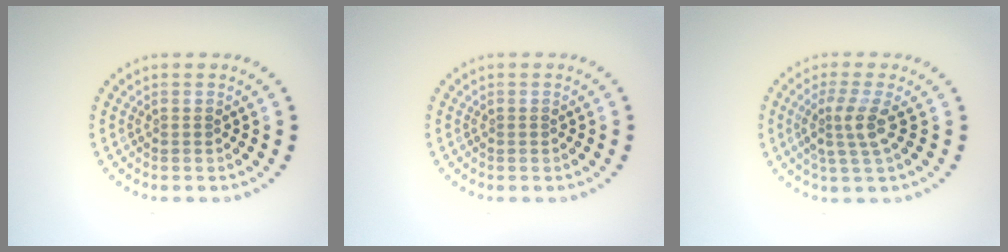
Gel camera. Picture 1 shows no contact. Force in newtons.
{"total": 0.0}
{"total": 2.7, "press": 2.0, "slide": 1.8}